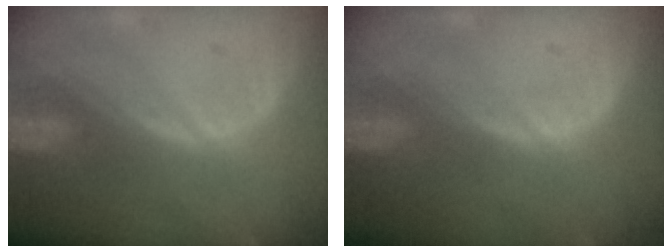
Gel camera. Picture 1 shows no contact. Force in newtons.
{"total": 0.0}